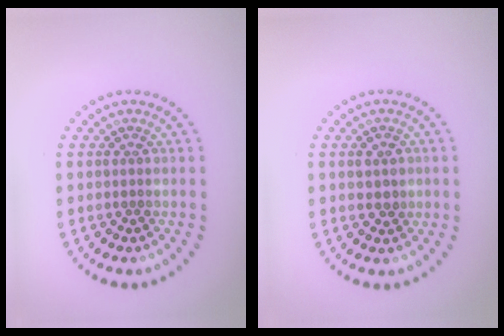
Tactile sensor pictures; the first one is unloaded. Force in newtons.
{"total": 1.6, "press": 1.6, "slide": 0.2}